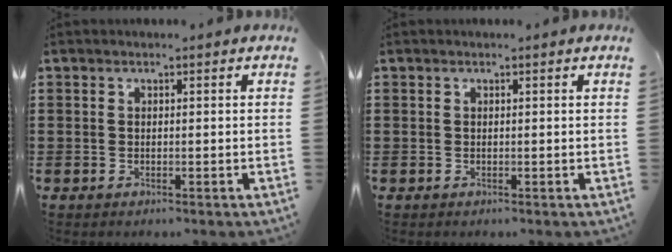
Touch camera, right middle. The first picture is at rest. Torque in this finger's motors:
{"motor_torque": [0.15, -0.07, -0.01, -0.01]}